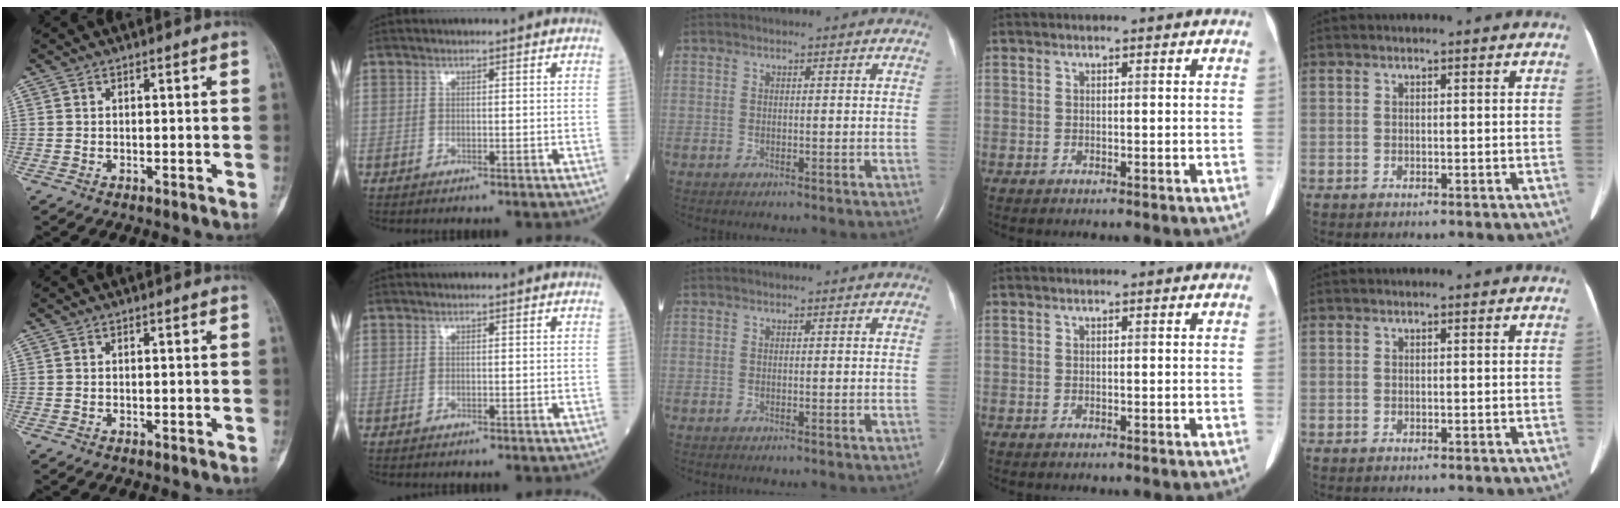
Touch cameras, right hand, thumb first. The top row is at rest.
{}